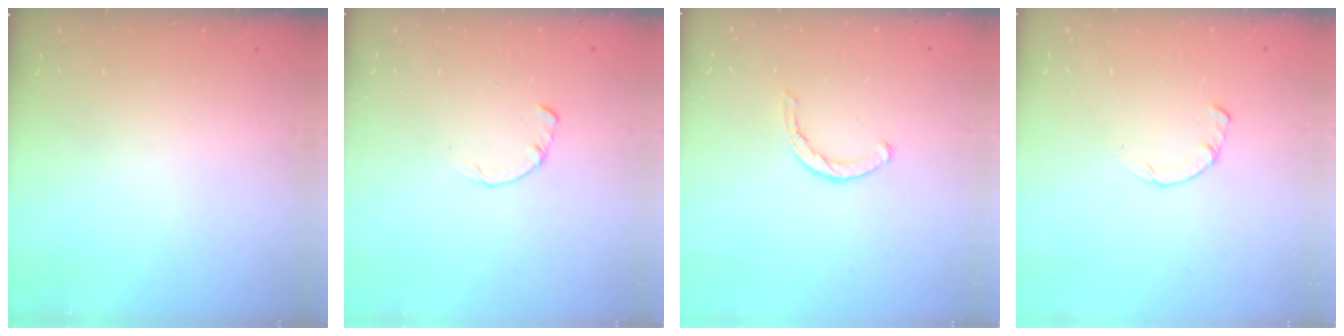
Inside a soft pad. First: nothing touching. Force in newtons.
{"total": 1.7, "press": 1.7, "slide": 0.2}
{"total": 3.0, "press": 3.0, "slide": 0.3}
{"total": 2.2, "press": 2.2, "slide": 0.3}